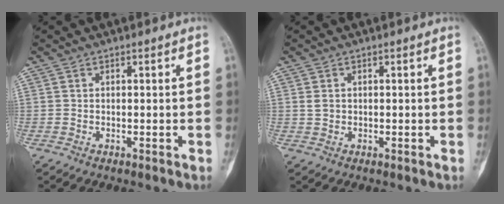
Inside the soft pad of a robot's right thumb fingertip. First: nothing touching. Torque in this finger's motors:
{"motor_torque": [-0.03, -0.03, 0.21, 0.10, 0.00]}